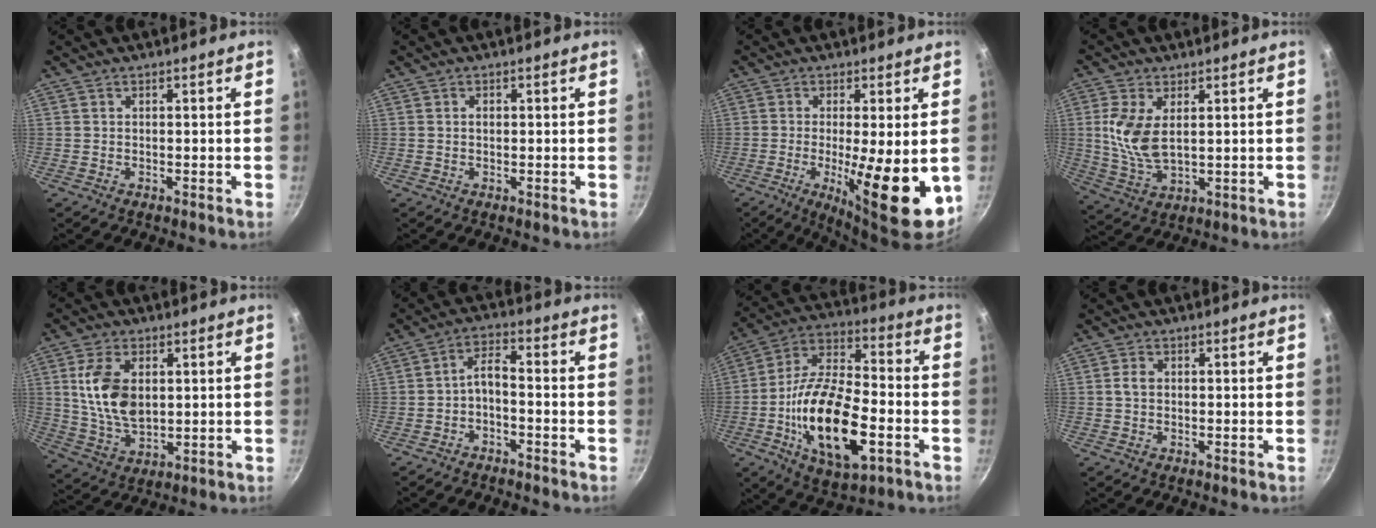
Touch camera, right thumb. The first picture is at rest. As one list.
[{"total": 0.9, "force": [0.1, 0.7, 0.6], "torque": [-0.007, 0.003, 0.002]}, {"total": 14.6, "force": [-2.7, 3.6, 13.9], "torque": [-0.207, -0.015, -0.034]}, {"total": 9.5, "force": [1.9, 5.2, 7.7], "torque": [-0.157, -0.014, 0.044]}, {"total": 12.2, "force": [2.3, 7.4, 9.4], "torque": [-0.168, -0.016, 0.049]}, {"total": 4.4, "force": [-2.3, 1.8, 3.3], "torque": [-0.066, 0.039, -0.043]}, {"total": 22.2, "force": [-5.9, 10.1, 18.9], "torque": [-0.339, 0.025, -0.110]}, {"total": 2.0, "force": [0.1, 1.5, 1.3], "torque": [-0.023, 0.006, 0.000]}]